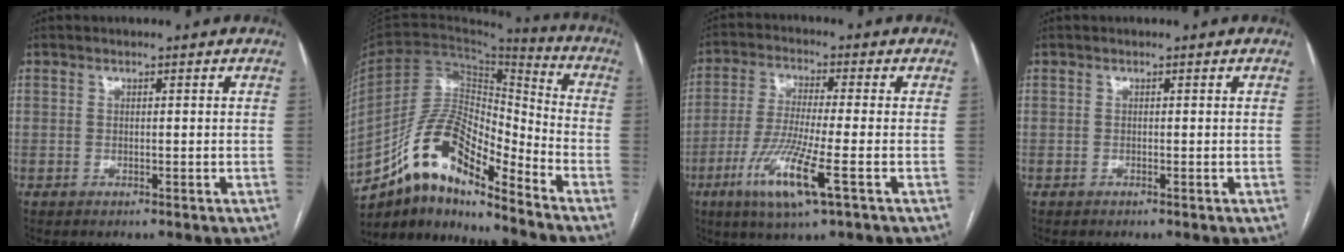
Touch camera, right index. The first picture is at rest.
{"total": 14.6, "force": [-11.1, 3.7, 8.7], "torque": [-0.161, 0.037, -0.202]}
{"total": 10.5, "force": [-4.3, 0.1, 9.5], "torque": [-0.197, -0.024, -0.082]}
{"total": 0.0}